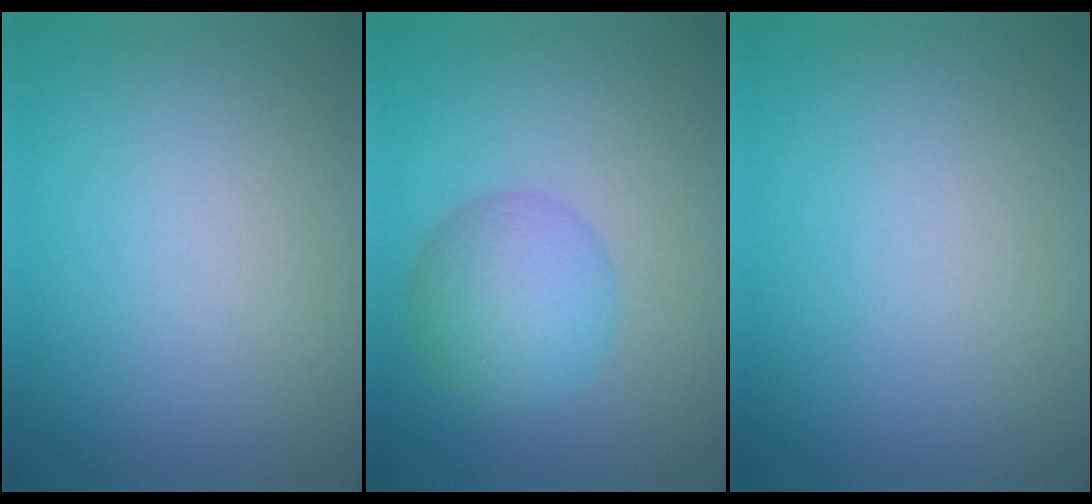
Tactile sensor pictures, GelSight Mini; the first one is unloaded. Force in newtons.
{"total": 4.9, "press": 4.9, "slide": 0.1}
{"total": 0.0}